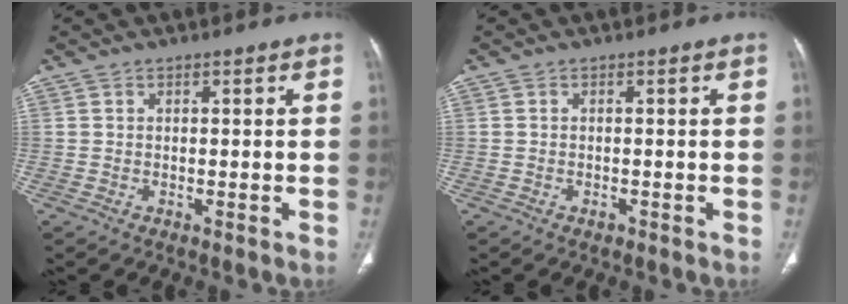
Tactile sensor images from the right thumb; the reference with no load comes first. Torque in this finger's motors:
{"motor_torque": [0.03, 0.20, -0.18, 0.06, 0.04]}